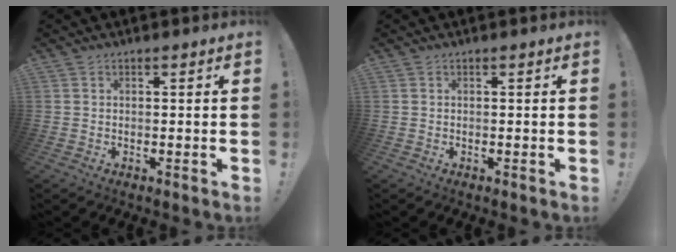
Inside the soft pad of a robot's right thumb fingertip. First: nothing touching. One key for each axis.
{"total": 0.0}